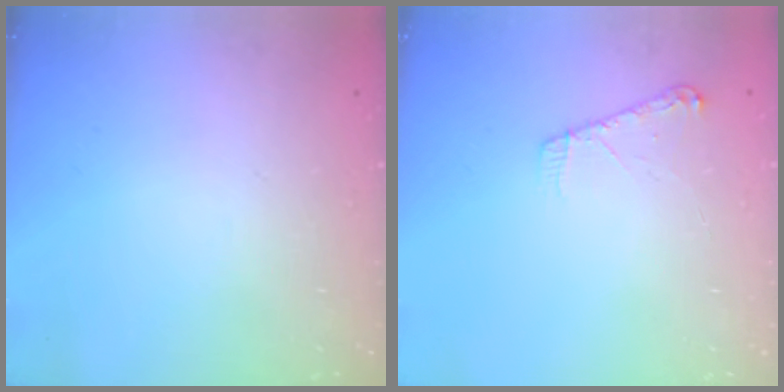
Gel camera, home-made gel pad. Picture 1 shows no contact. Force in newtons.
{"total": 5.1, "press": 5.1, "slide": 0.6}